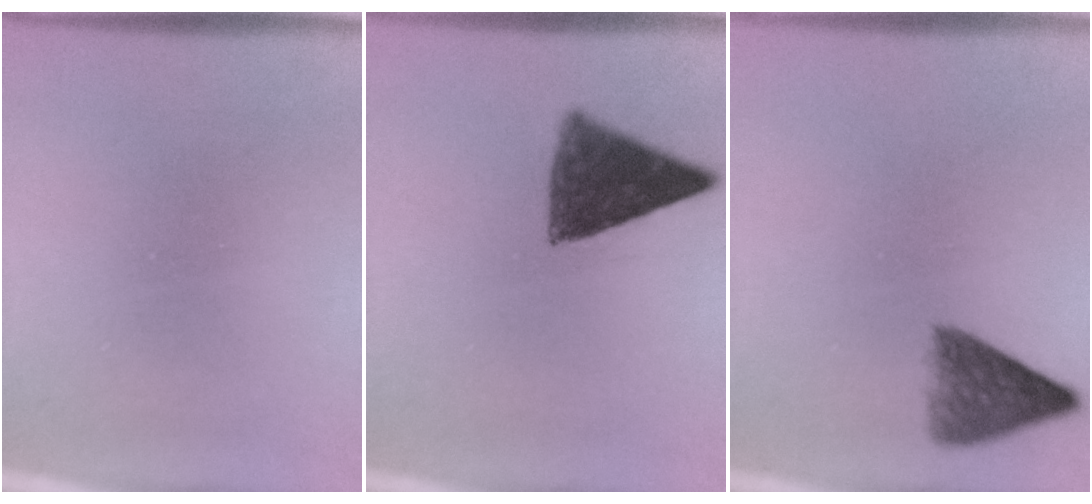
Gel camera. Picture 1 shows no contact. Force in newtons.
{"total": 8.8}
{"total": 5.2}